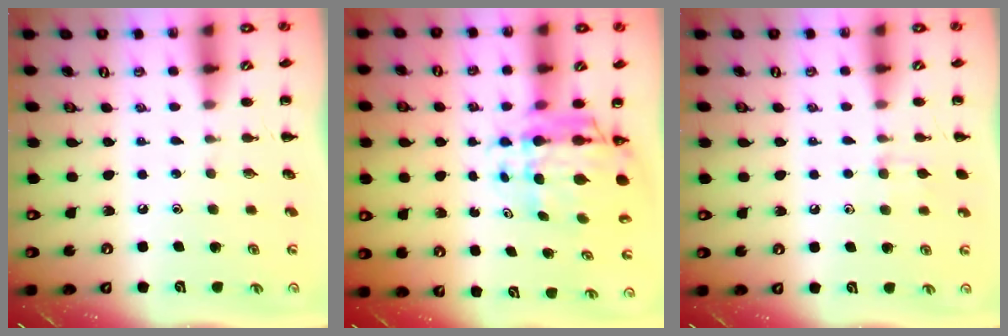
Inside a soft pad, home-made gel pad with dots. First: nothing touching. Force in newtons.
{"total": 8.1, "press": 7.8, "slide": 2.4}
{"total": 6.9, "press": 6.6, "slide": 2.0}